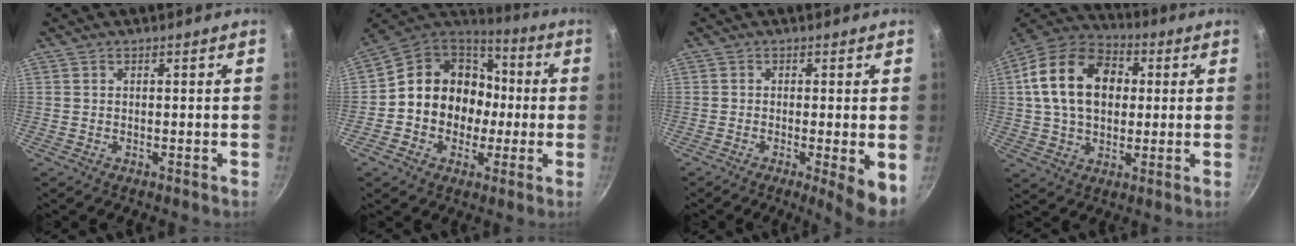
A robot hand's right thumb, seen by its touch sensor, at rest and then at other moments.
{"total": 17.0, "force": [-0.6, 14.6, 8.6], "torque": [-0.101, 0.044, -0.016]}
{"total": 6.0, "force": [-1.5, 0.8, 5.7], "torque": [-0.076, -0.008, -0.020]}
{"total": 18.9, "force": [3.3, 13.4, 12.9], "torque": [-0.199, 0.024, 0.043]}